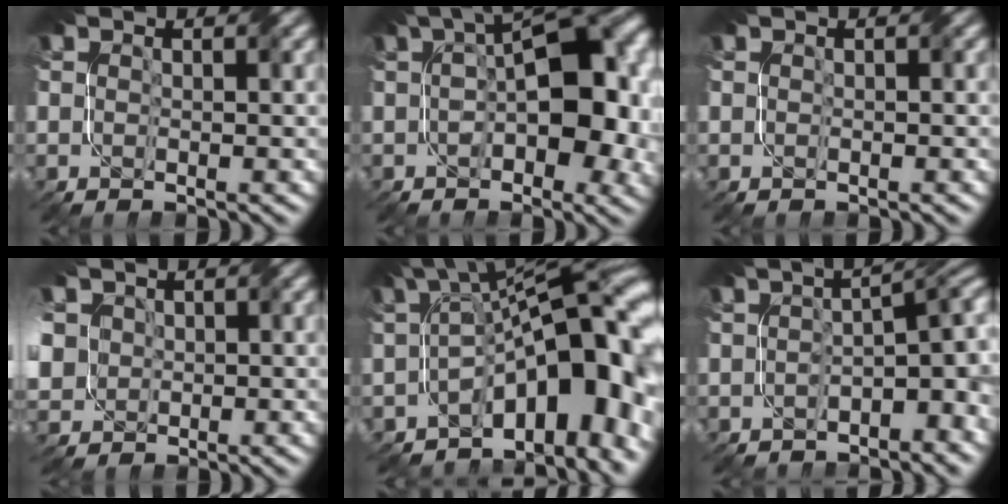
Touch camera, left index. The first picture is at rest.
{"total": 12.1, "force": [0.6, 5.9, 10.6], "torque": [-0.142, 0.012, 0.009]}
{"total": 0.0}
{"total": 7.1, "force": [0.1, 6.4, 3.2], "torque": [-0.099, 0.005, -0.020]}
{"total": 15.2, "force": [-3.5, 8.3, 12.2], "torque": [-0.150, 0.004, -0.046]}
{"total": 5.2, "force": [-1.6, 2.4, 4.3], "torque": [-0.043, 0.005, -0.026]}